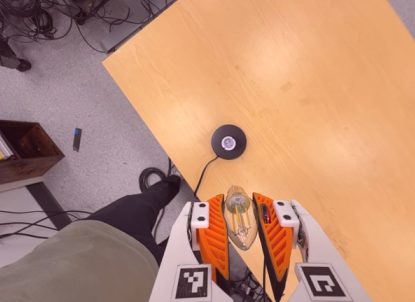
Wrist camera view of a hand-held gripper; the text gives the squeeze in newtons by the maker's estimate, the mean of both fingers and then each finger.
{"total": 22.0, "left": 24.6, "right": 19.5}